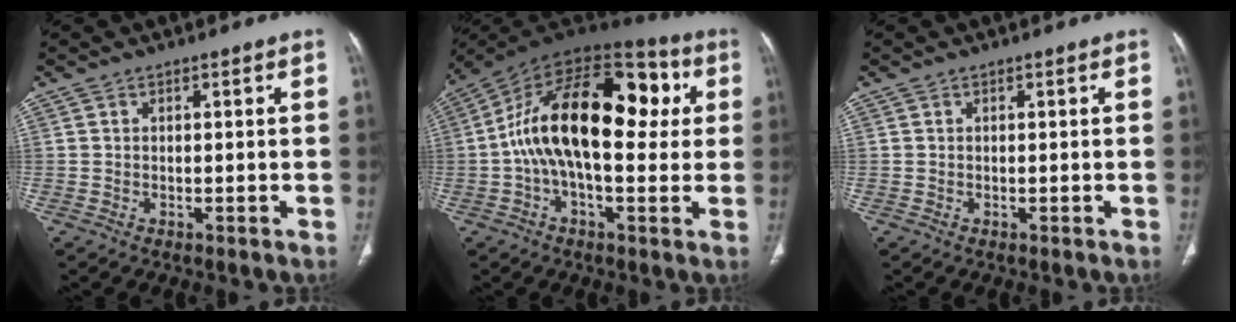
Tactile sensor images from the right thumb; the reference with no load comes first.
{"total": 23.8, "force": [2.6, 12.3, 20.3], "torque": [-0.315, 0.046, 0.028]}
{"total": 0.0}